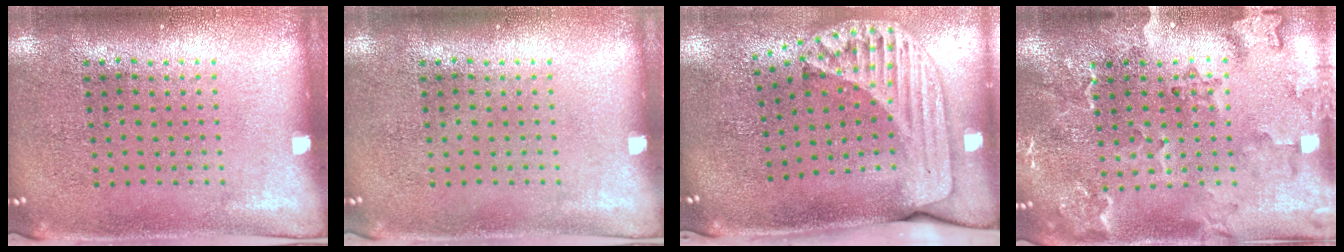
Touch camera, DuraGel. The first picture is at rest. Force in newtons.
{"total": 0.0}
{"total": 2.3, "press": 1.7, "slide": 1.5}
{"total": 2.3, "press": 2.2, "slide": 0.8}